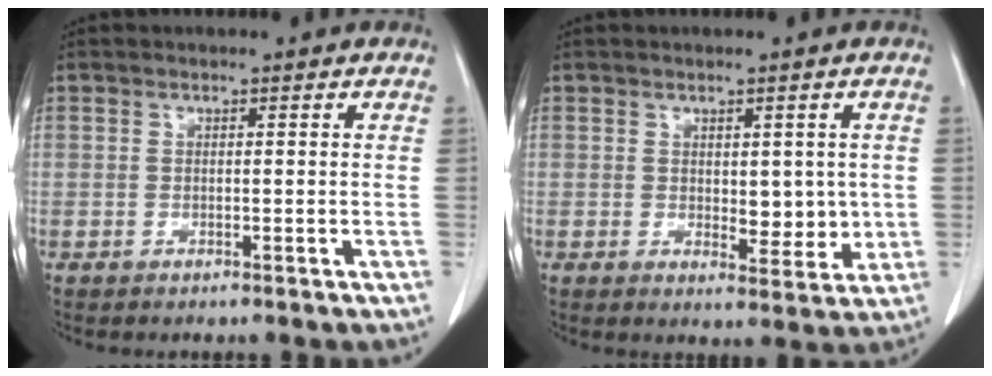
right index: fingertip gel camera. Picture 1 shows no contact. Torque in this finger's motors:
{"motor_torque": [0.10, 0.17, 0.02, 0.01]}